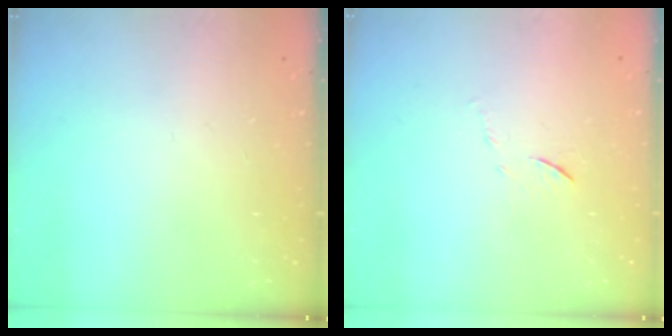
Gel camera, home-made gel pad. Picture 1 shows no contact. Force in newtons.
{"total": 5.3, "press": 5.2, "slide": 0.4}